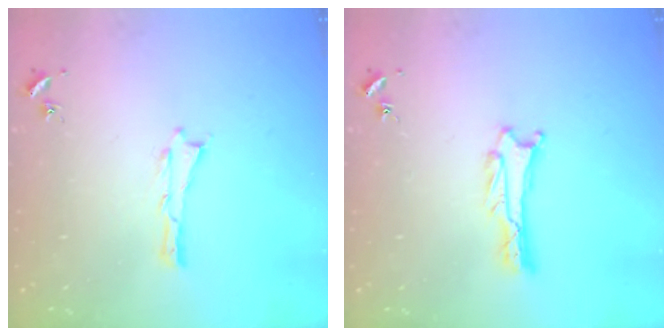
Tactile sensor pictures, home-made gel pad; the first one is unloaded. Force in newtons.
{"total": 1.3, "press": 1.3, "slide": 0.0}